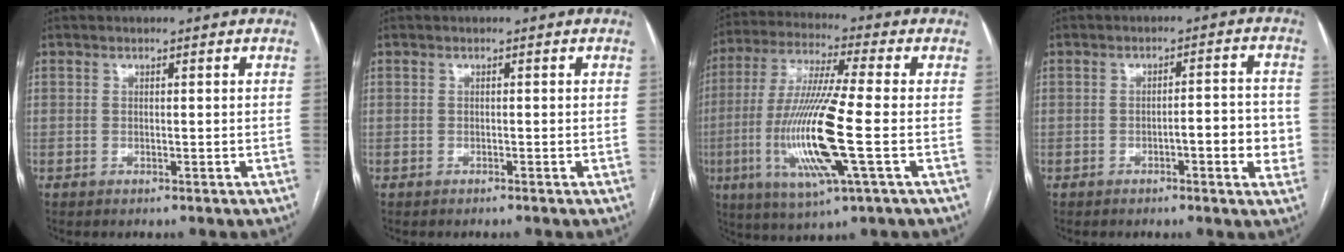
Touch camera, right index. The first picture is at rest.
{"total": 0.0}
{"total": 16.3, "force": [-3.5, 0.6, 15.9], "torque": [-0.332, -0.017, -0.070]}
{"total": 6.2, "force": [-1.6, 1.4, 5.8], "torque": [-0.071, 0.010, -0.021]}